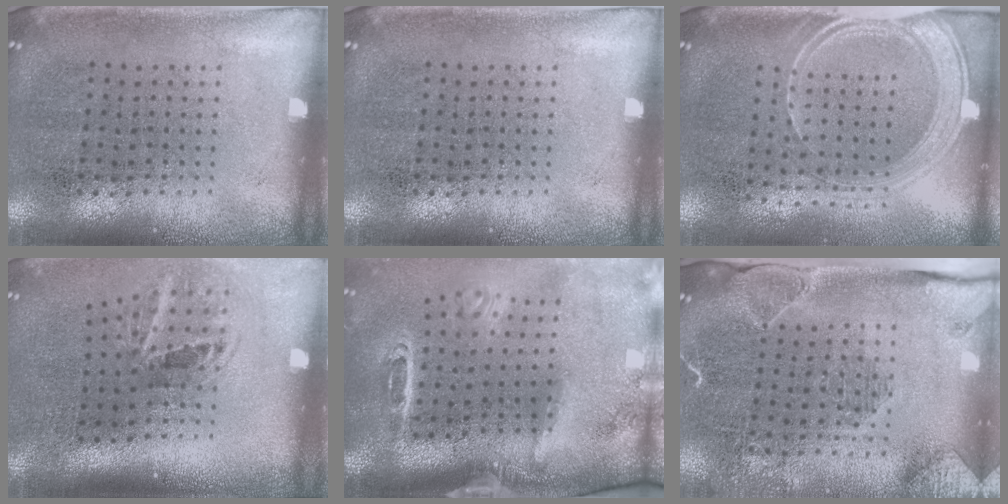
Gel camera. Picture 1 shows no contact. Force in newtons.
{"total": 0.0}
{"total": 1.9, "press": 1.7, "slide": 0.9}
{"total": 2.0, "press": 1.2, "slide": 1.6}
{"total": 3.2, "press": 2.2, "slide": 2.3}
{"total": 2.0, "press": 2.0, "slide": 0.2}